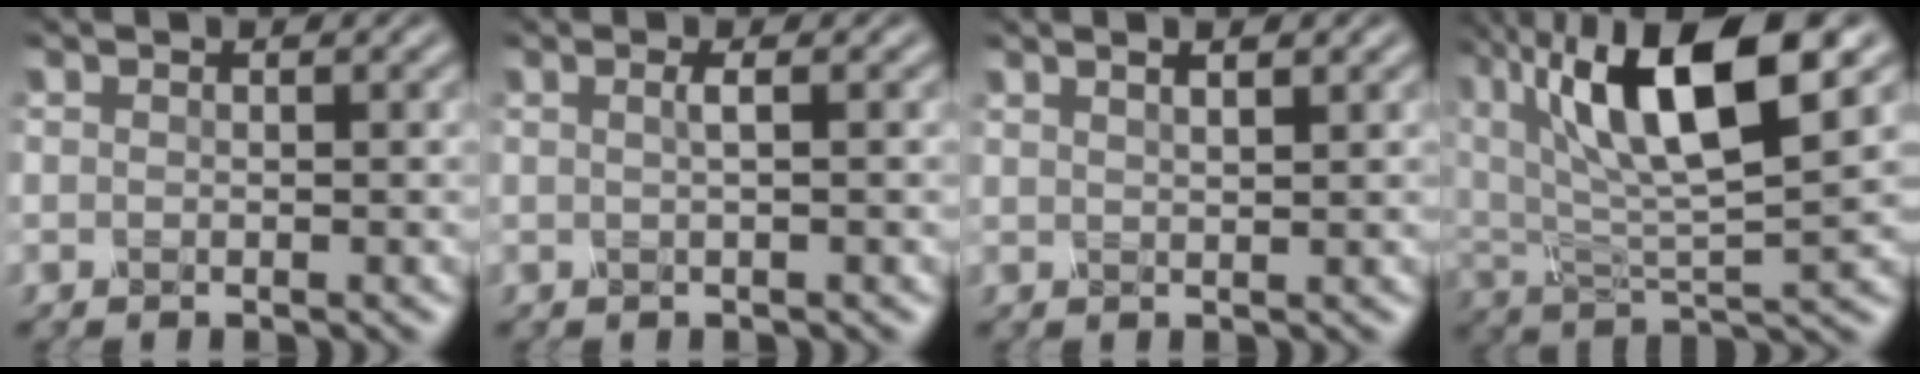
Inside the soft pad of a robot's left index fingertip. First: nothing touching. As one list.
[{"total": 1.2, "force": [0.1, 0.3, 1.1], "torque": [-0.018, 0.003, -0.004]}, {"total": 2.3, "force": [1.5, 0.8, 1.6], "torque": [-0.008, 0.005, 0.002]}, {"total": 12.0, "force": [5.2, 3.9, 10.1], "torque": [-0.185, 0.010, 0.087]}]